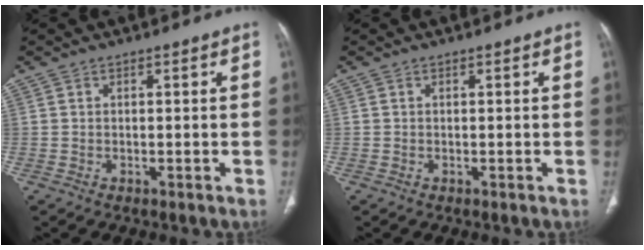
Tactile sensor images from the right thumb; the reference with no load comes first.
{"total": 0.0}